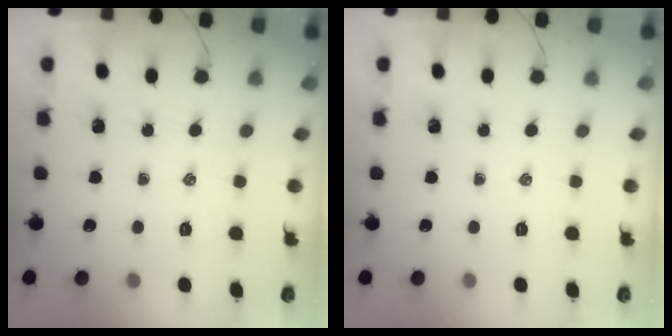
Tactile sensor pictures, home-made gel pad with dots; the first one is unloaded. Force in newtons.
{"total": 0.0}